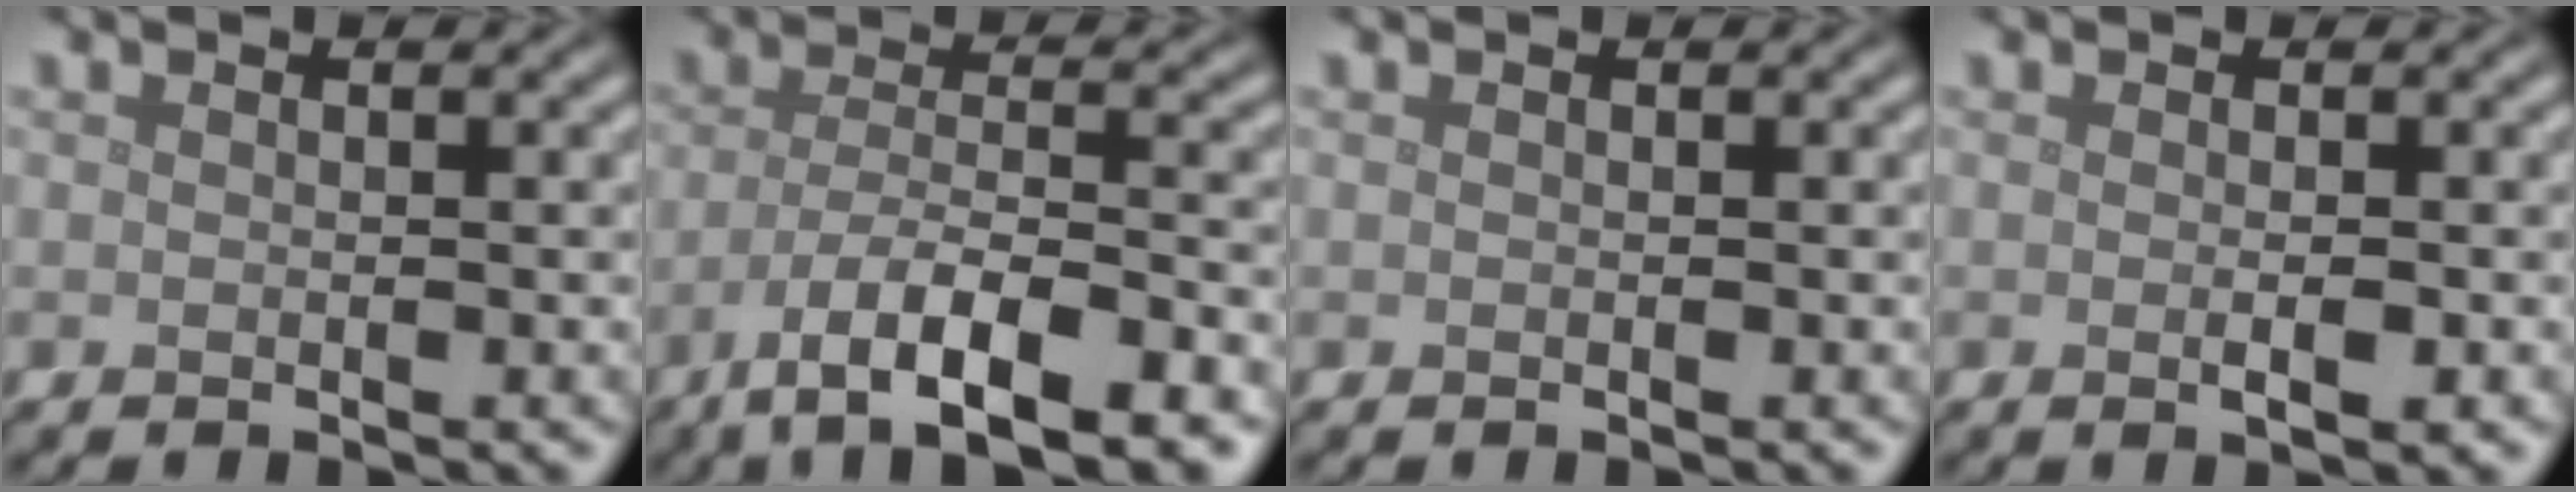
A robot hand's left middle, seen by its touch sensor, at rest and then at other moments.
{"total": 8.5, "force": [-5.2, 2.2, 6.4], "torque": [-0.110, -0.009, -0.091]}
{"total": 0.0}
{"total": 1.4, "force": [-0.2, 0.3, 1.4], "torque": [-0.021, -0.003, -0.003]}